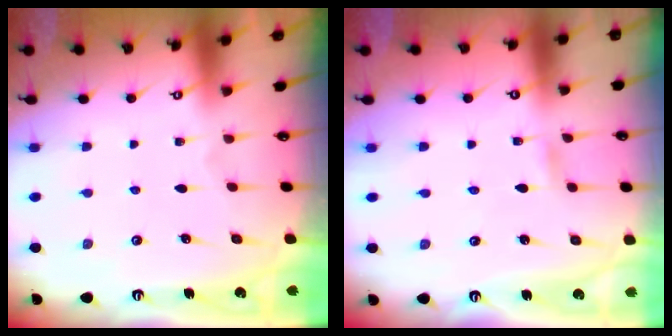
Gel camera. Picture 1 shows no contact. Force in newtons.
{"total": 1.8, "press": 1.8, "slide": 0.2}